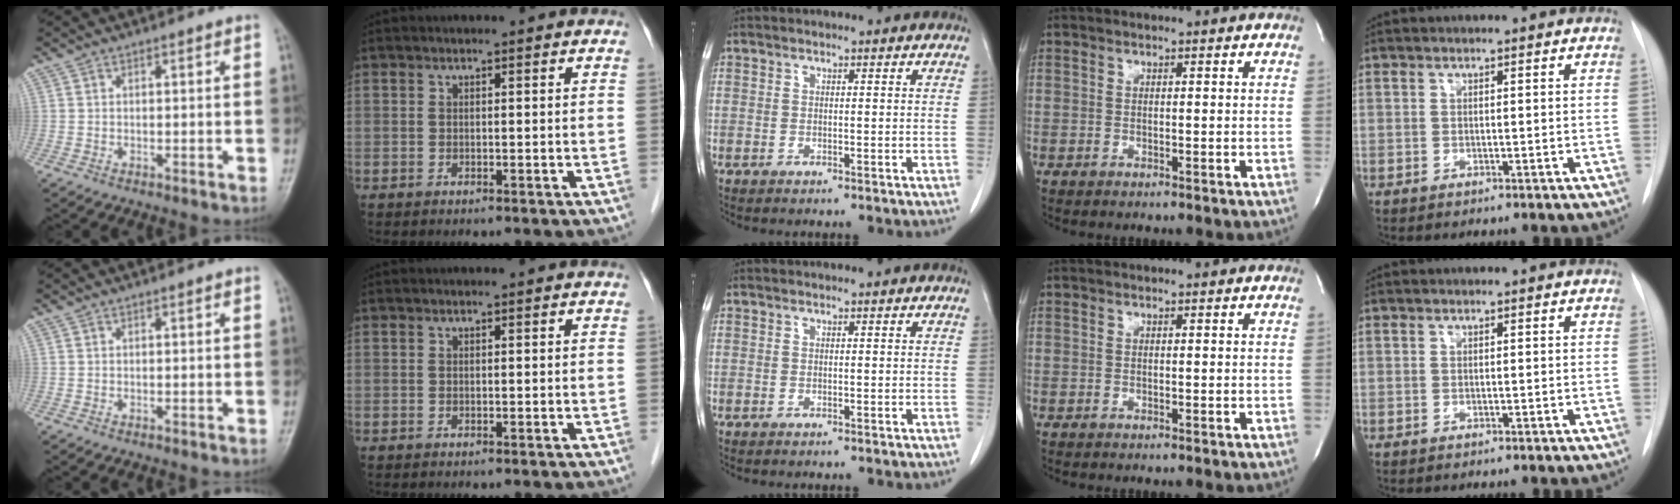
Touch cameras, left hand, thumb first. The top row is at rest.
{}